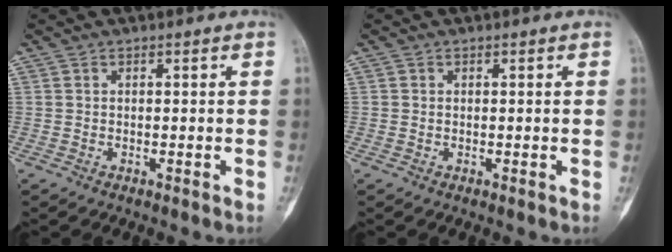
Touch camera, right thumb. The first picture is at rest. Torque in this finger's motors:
{"motor_torque": [-0.28, 0.02, 0.00, -0.16, -0.07]}